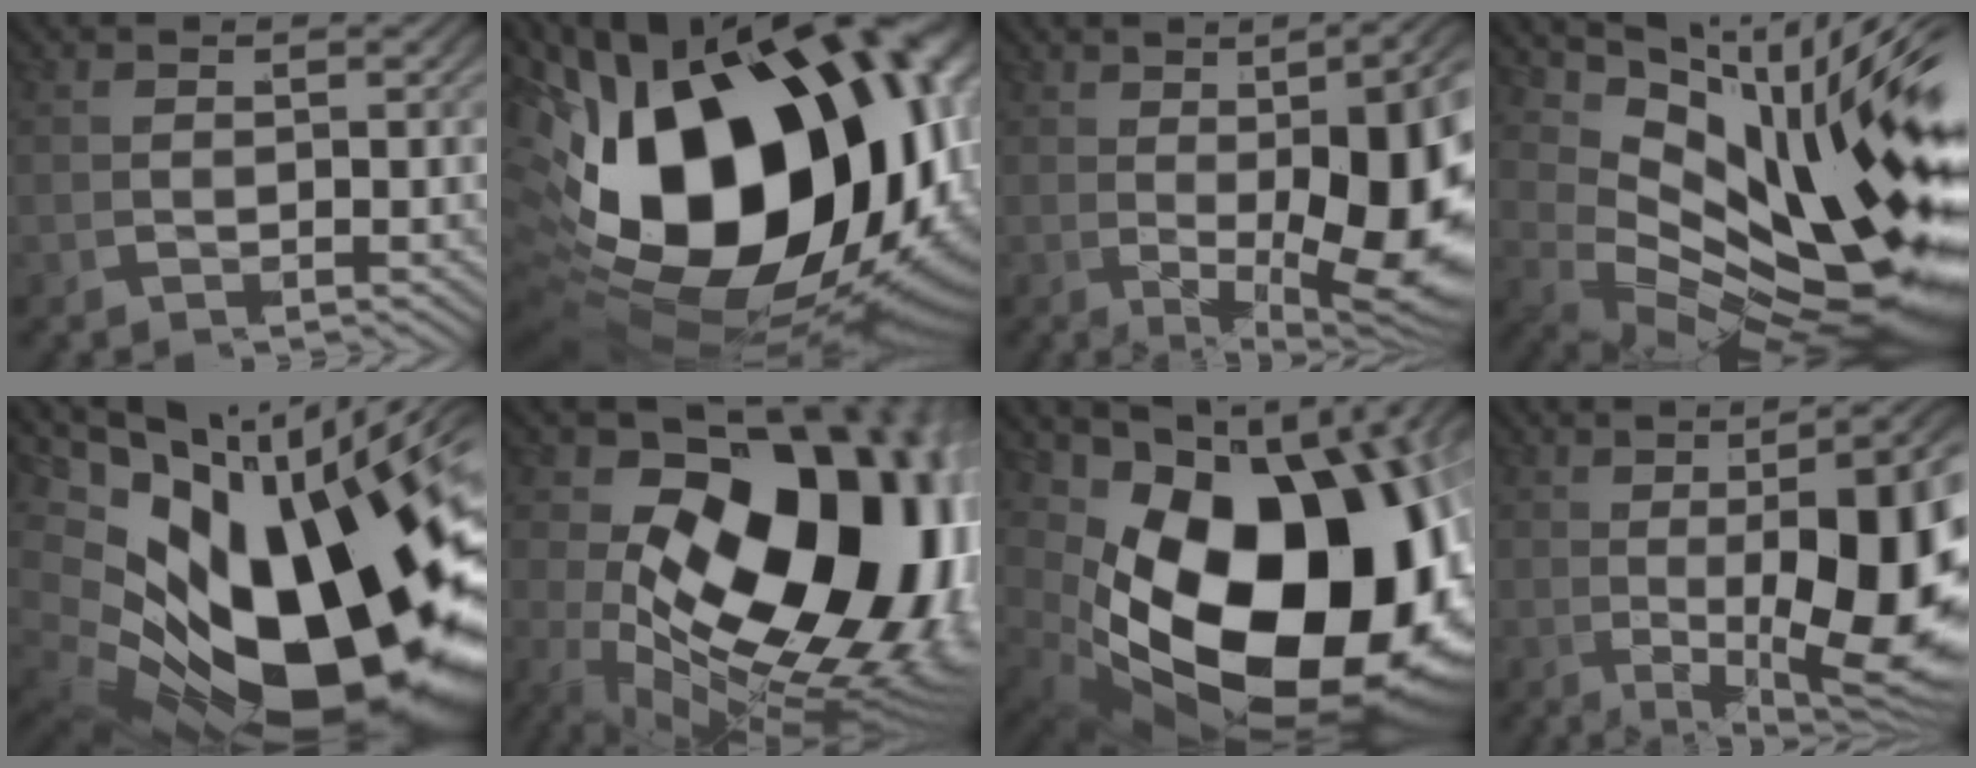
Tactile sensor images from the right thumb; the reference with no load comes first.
{"total": 34.5, "force": [-1.6, 20.8, 27.4], "torque": [-0.454, -0.064, 0.014]}
{"total": 14.7, "force": [0.2, 6.7, 13.0], "torque": [-0.167, -0.018, 0.023]}
{"total": 15.9, "force": [0.0, 7.8, 13.9], "torque": [-0.207, -0.030, 0.028]}
{"total": 24.0, "force": [-1.9, 14.2, 19.3], "torque": [-0.334, -0.065, 0.010]}
{"total": 29.1, "force": [-1.1, 18.1, 22.7], "torque": [-0.360, -0.071, 0.025]}
{"total": 29.3, "force": [-2.5, 18.3, 22.7], "torque": [-0.387, -0.079, 0.014]}
{"total": 16.3, "force": [0.1, 7.2, 14.7], "torque": [-0.193, -0.017, 0.020]}